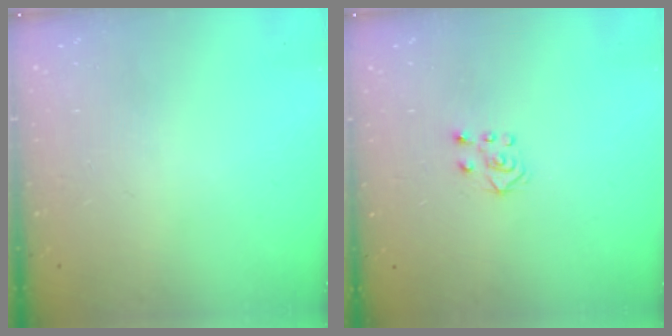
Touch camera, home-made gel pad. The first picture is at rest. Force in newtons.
{"total": 5.2, "press": 5.2, "slide": 0.4}